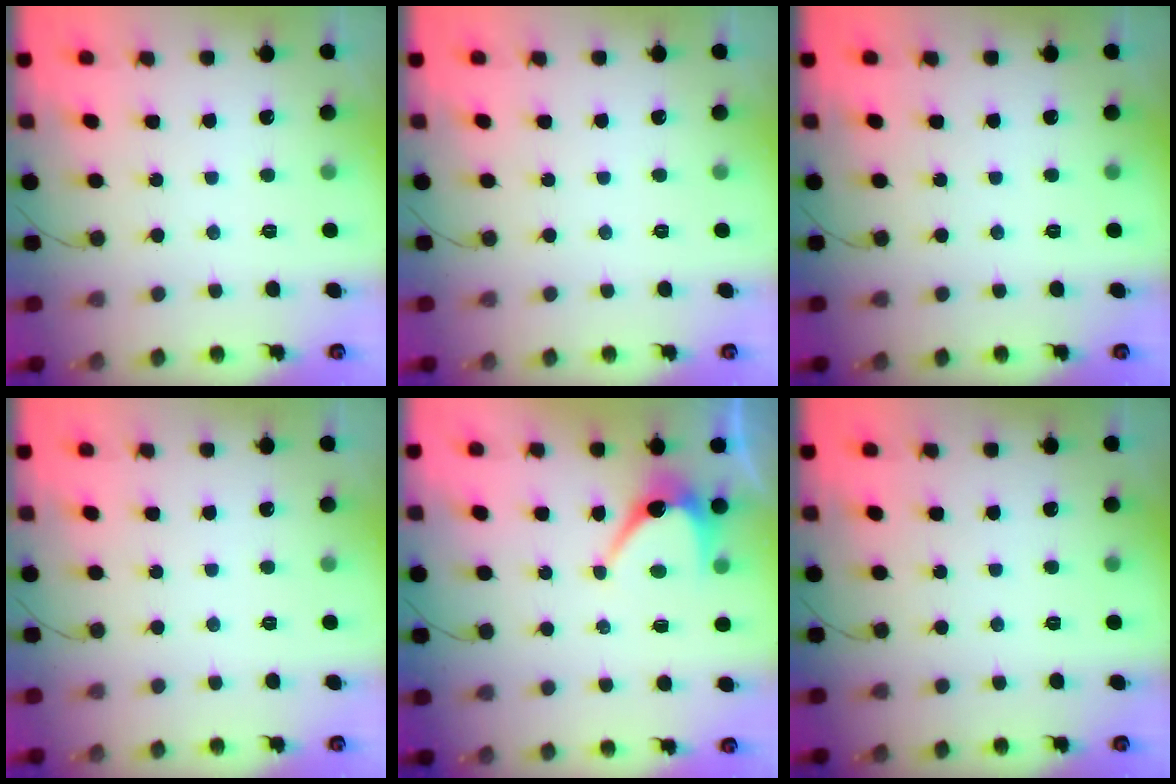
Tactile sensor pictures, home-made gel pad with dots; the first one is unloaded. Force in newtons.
{"total": 0.0}
{"total": 0.0}
{"total": 0.0}
{"total": 6.8, "press": 6.7, "slide": 0.6}
{"total": 0.0}